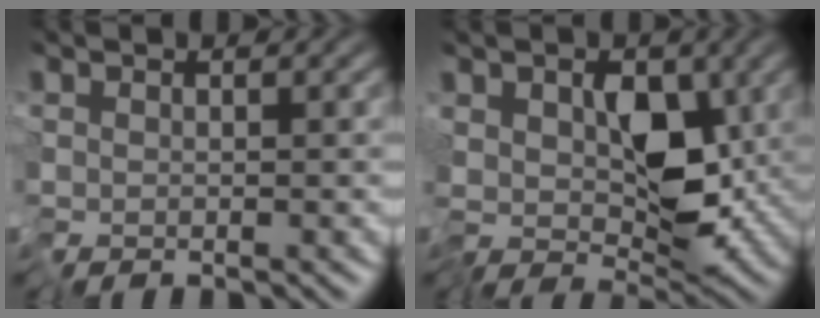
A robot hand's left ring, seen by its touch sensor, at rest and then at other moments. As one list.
[{"total": 6.0, "force": [0.2, 3.3, 5.0], "torque": [-0.077, -0.008, -0.003]}]